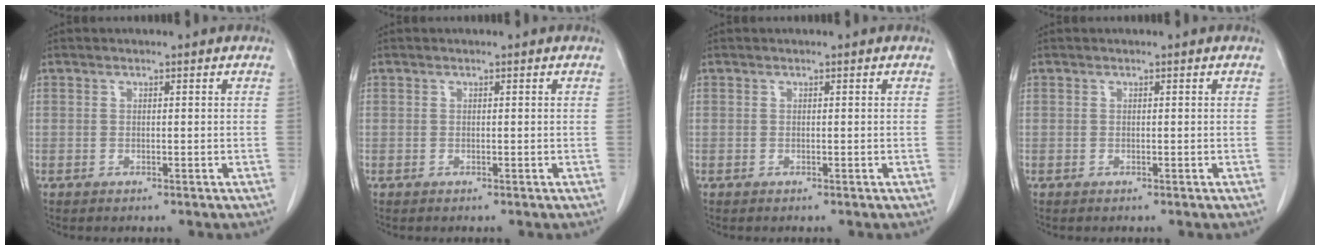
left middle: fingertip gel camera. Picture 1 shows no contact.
{"total": 0.0}
{"total": 0.0}
{"total": 0.0}